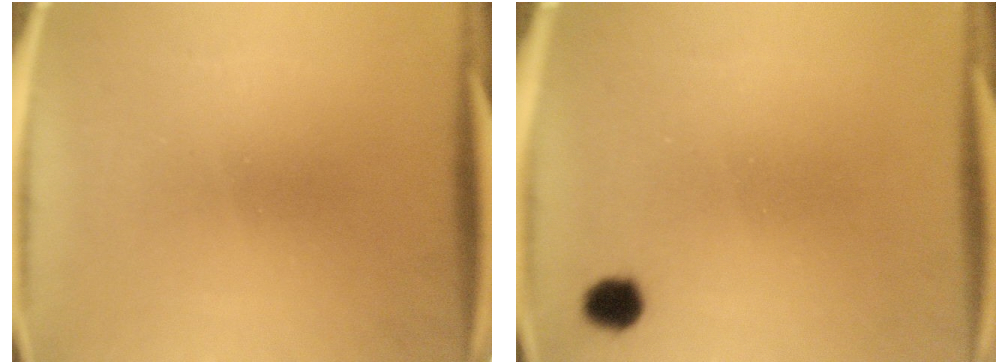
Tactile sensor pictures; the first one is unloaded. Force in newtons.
{"total": 3.1}